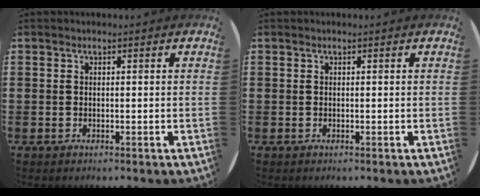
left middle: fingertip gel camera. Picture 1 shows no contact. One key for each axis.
{"total": 0.0}